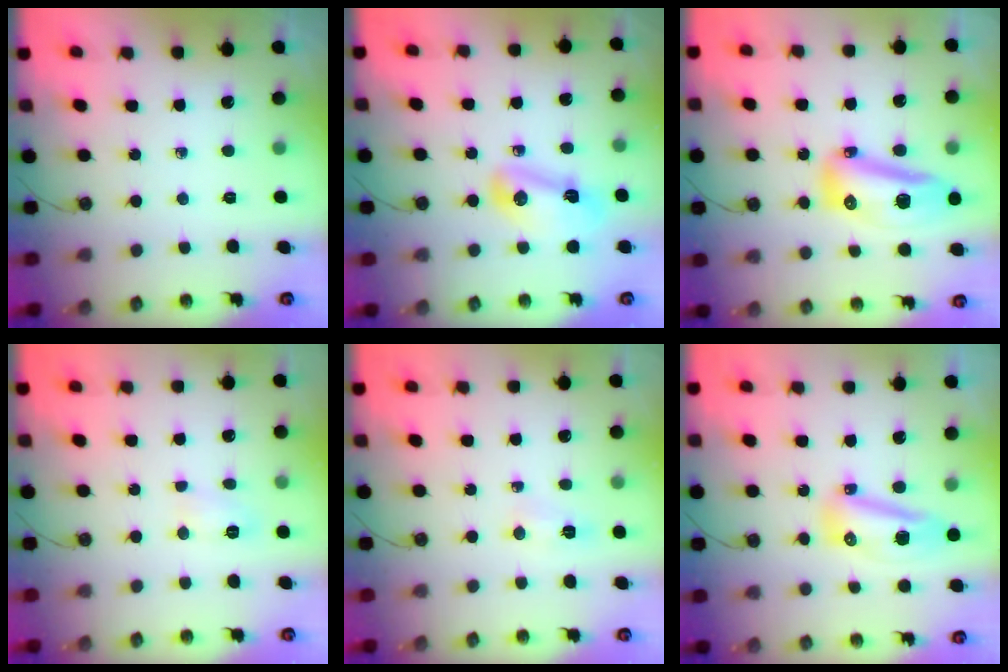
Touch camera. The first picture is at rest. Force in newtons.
{"total": 7.4, "press": 7.4, "slide": 0.8}
{"total": 16.2, "press": 15.0, "slide": 6.1}
{"total": 6.2, "press": 6.2, "slide": 0.5}
{"total": 4.9, "press": 4.8, "slide": 0.6}
{"total": 9.9, "press": 9.6, "slide": 2.3}